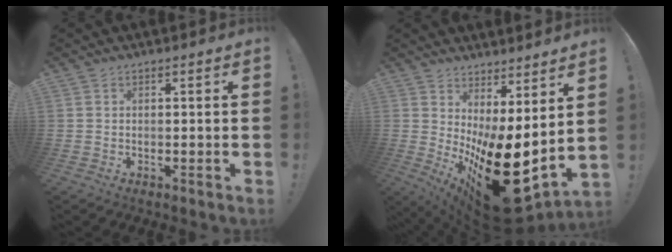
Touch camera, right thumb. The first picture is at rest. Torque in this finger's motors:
{"motor_torque": [-0.10, 2.21, 2.77, 0.00, 0.87]}